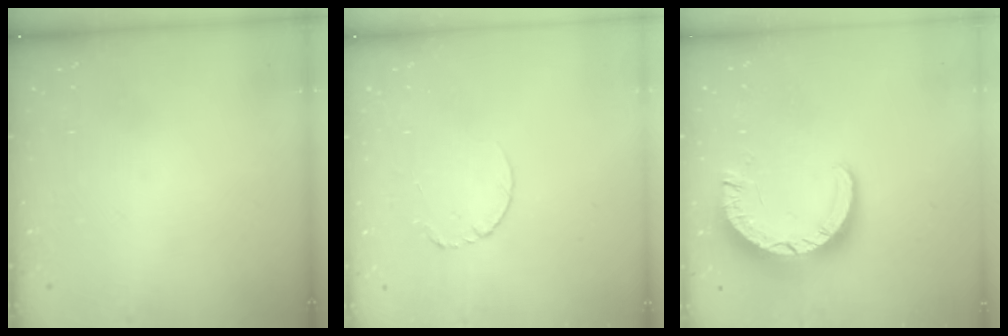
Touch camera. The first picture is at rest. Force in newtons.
{"total": 3.9, "press": 3.9, "slide": 0.3}
{"total": 8.5, "press": 8.4, "slide": 0.8}